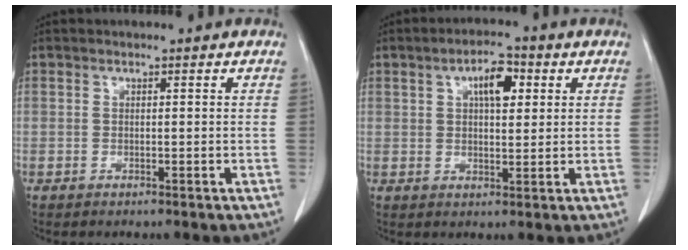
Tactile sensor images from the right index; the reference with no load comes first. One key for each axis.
{"total": 6.7, "fx": 2.3, "fy": 2.9, "fz": 5.6, "tx": -0.098, "ty": 0.015, "tz": 0.040}